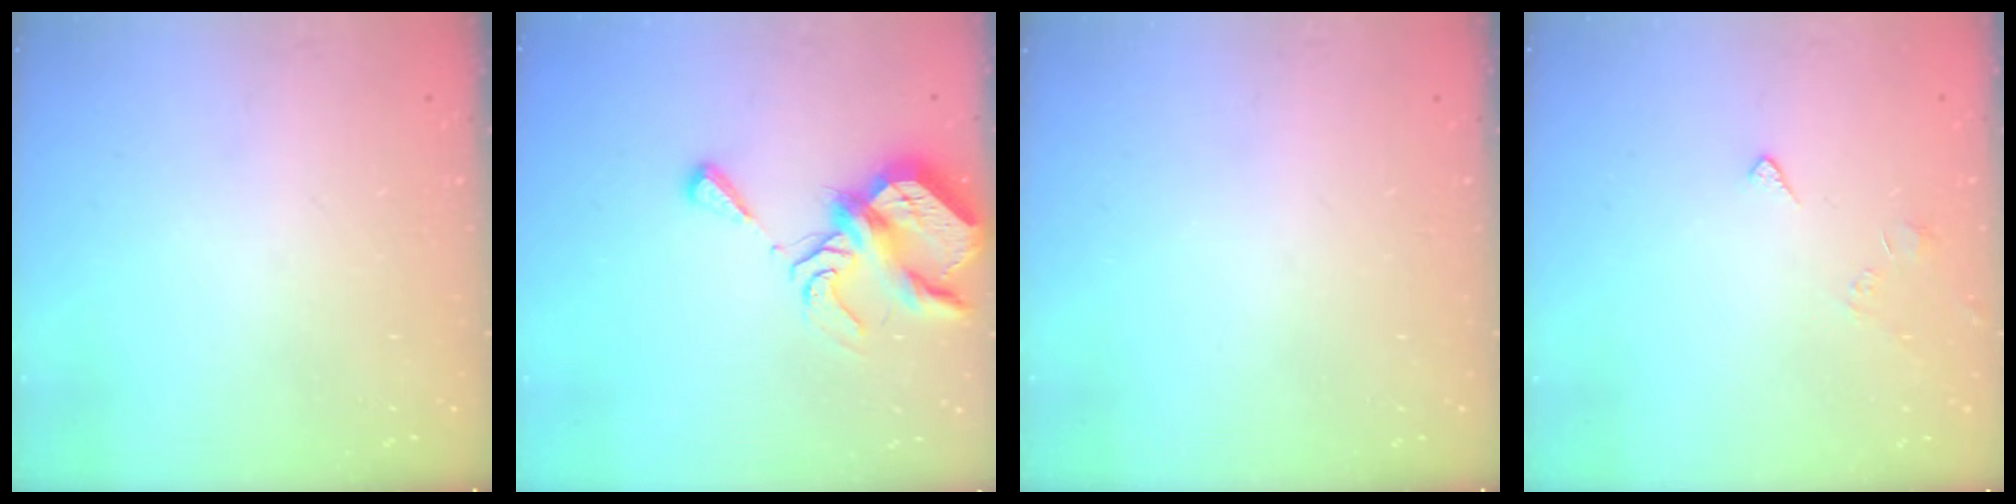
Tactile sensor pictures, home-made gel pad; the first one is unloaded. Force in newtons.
{"total": 12.1, "press": 12.1, "slide": 0.9}
{"total": 0.0}
{"total": 2.8, "press": 2.8, "slide": 0.5}